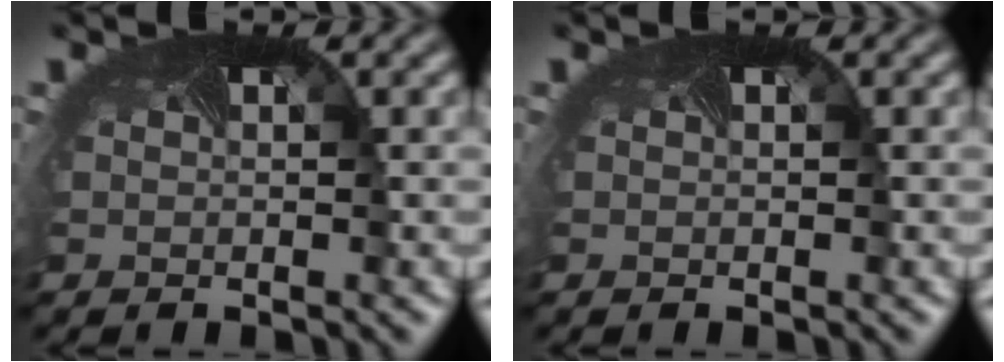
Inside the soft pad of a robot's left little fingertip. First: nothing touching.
{"total": 0.0}